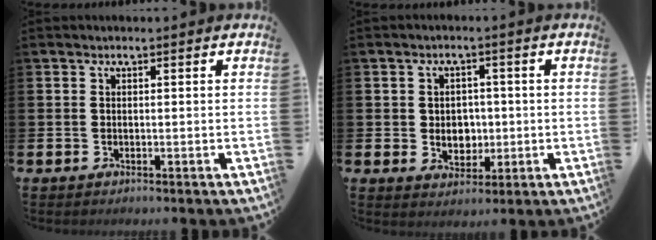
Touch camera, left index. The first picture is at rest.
{"total": 3.3, "force": [0.5, 2.9, 1.4], "torque": [-0.013, -0.001, 0.000]}